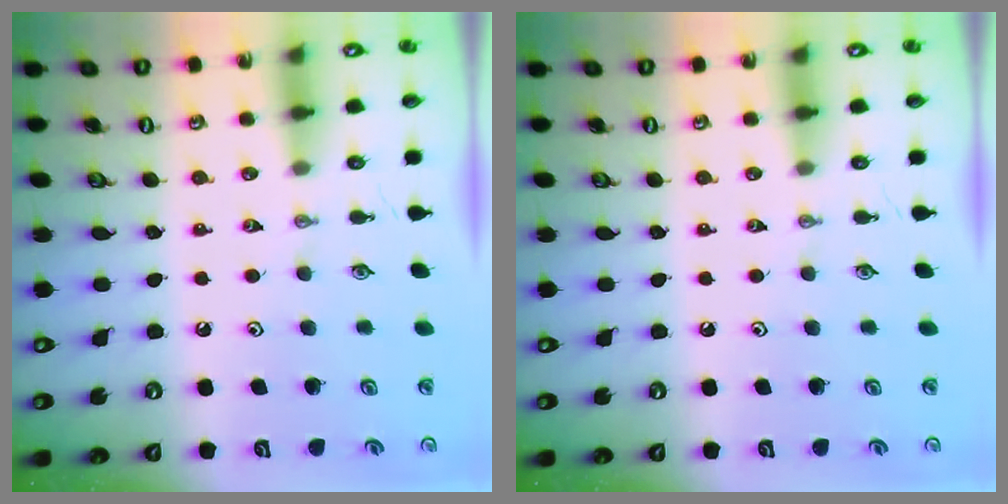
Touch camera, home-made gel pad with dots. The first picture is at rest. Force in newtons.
{"total": 0.0}